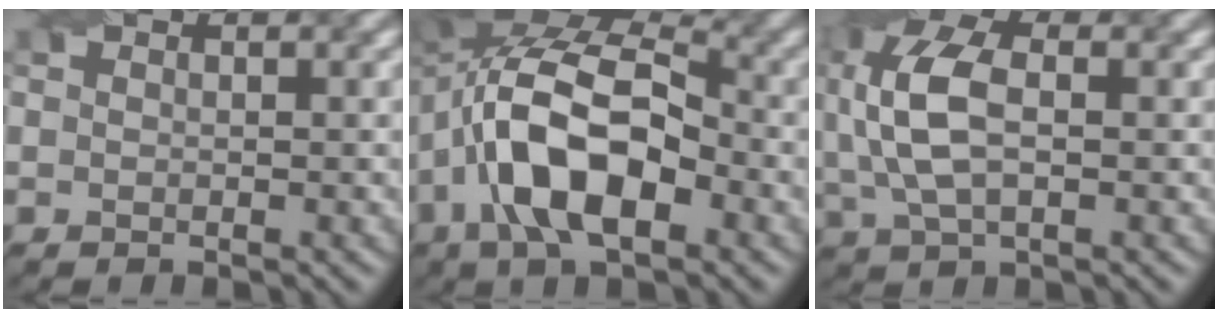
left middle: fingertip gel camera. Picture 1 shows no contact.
{"total": 12.1, "force": [-2.6, 6.5, 9.9], "torque": [-0.174, 0.016, -0.063]}
{"total": 7.4, "force": [0.9, 4.0, 6.2], "torque": [-0.151, 0.010, 0.013]}